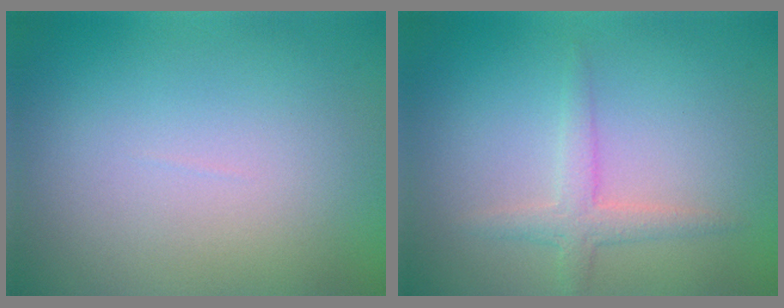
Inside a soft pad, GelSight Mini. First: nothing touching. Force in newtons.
{"total": 2.2, "press": 2.2, "slide": 0.1}